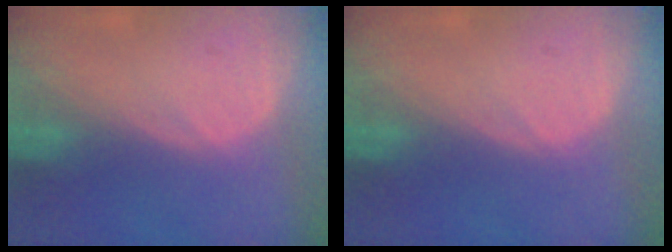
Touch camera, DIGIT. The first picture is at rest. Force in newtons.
{"total": 0.0}